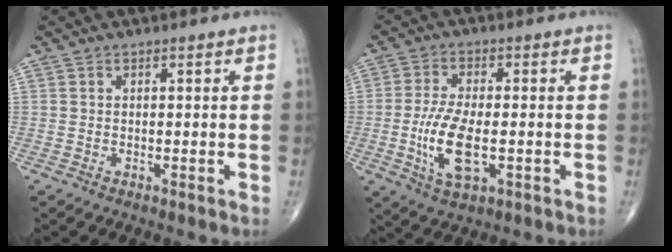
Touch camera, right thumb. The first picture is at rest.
{"total": 9.9, "force": [-2.0, 4.1, 8.7], "torque": [-0.178, -0.003, -0.034]}